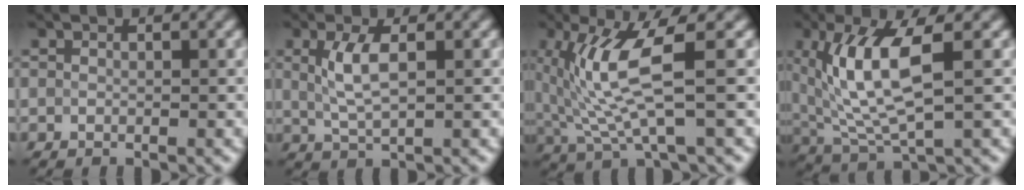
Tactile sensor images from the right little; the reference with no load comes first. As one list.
[{"total": 3.3, "force": [0.8, 1.2, 3.0], "torque": [-0.074, 0.003, 0.018]}, {"total": 6.4, "force": [1.0, 0.9, 6.2], "torque": [-0.142, -0.007, 0.027]}, {"total": 7.6, "force": [1.8, 2.2, 7.1], "torque": [-0.150, -0.004, 0.037]}]